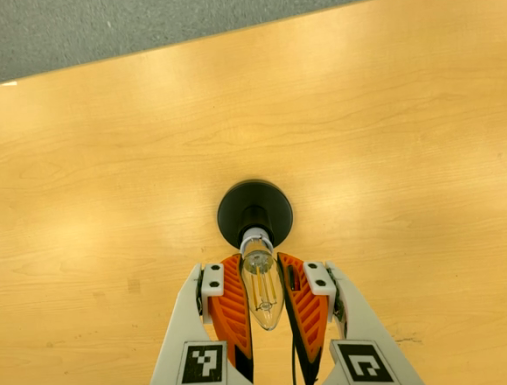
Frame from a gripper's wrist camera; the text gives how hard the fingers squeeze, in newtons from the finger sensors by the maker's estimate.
{"total": 21.6, "left": 23.8, "right": 19.4}